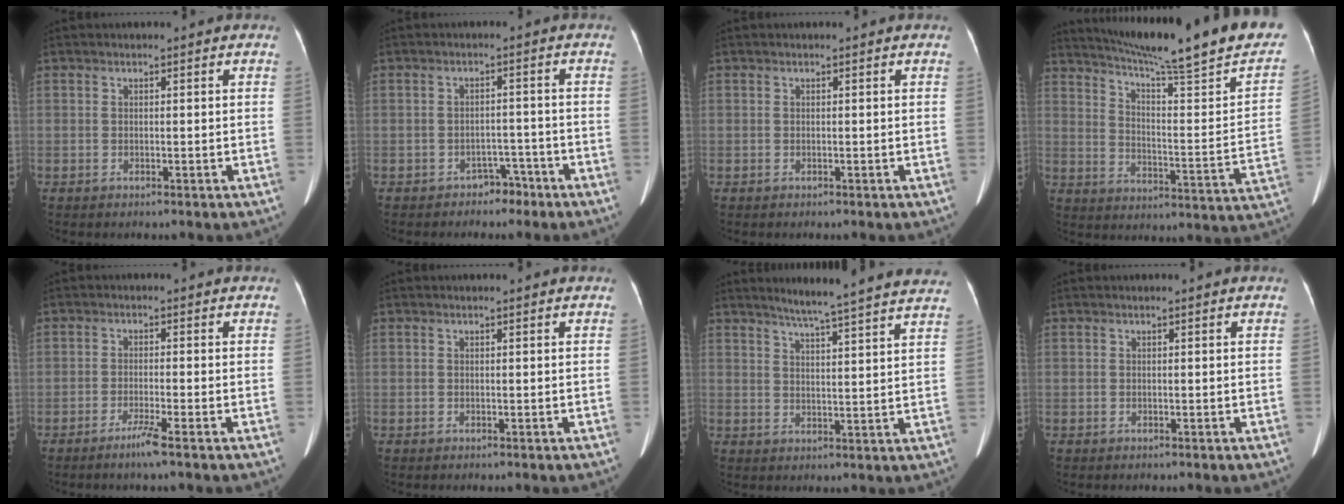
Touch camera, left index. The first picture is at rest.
{"total": 3.0, "force": [-2.4, 1.8, 0.5], "torque": [-0.010, 0.008, -0.030]}
{"total": 0.0}
{"total": 26.7, "force": [22.1, 0.9, 14.8], "torque": [-0.223, -0.067, 0.288]}
{"total": 2.8, "force": [-1.9, -0.6, 2.0], "torque": [-0.045, -0.007, -0.038]}
{"total": 0.0}
{"total": 17.6, "force": [15.9, -0.5, 7.6], "torque": [-0.114, -0.023, 0.195]}
{"total": 0.0}